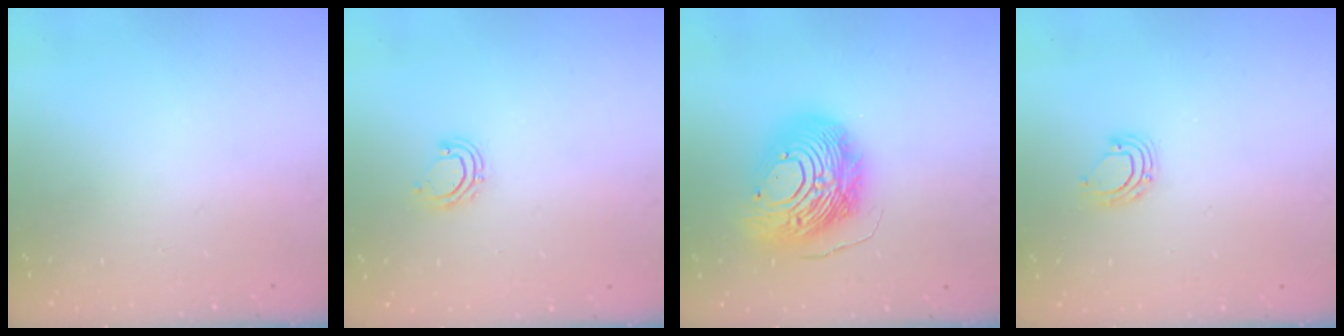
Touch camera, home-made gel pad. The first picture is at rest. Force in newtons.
{"total": 6.5, "press": 6.5, "slide": 0.4}
{"total": 18.2, "press": 18.1, "slide": 1.7}
{"total": 6.9, "press": 6.8, "slide": 0.9}